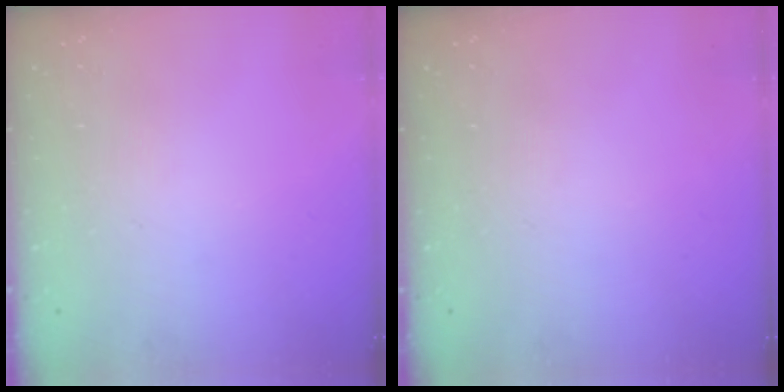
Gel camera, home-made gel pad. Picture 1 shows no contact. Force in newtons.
{"total": 0.0}